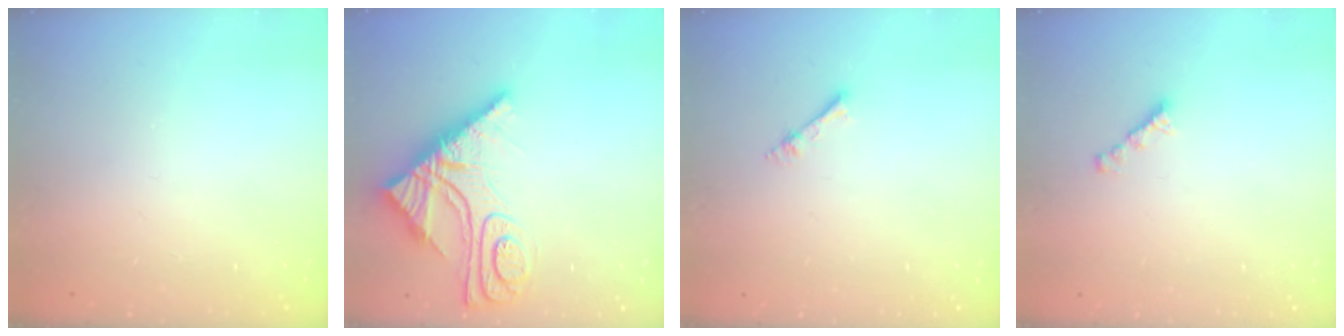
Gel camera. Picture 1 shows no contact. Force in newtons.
{"total": 13.8, "press": 13.7, "slide": 1.7}
{"total": 3.7, "press": 3.7, "slide": 0.5}
{"total": 2.7, "press": 2.7, "slide": 0.2}